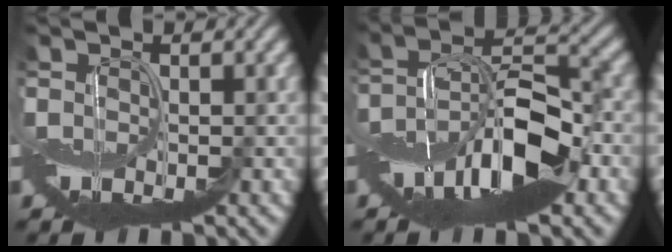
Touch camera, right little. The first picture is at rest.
{"total": 9.4, "force": [-4.6, 3.3, 7.5], "torque": [-0.130, 0.015, -0.088]}